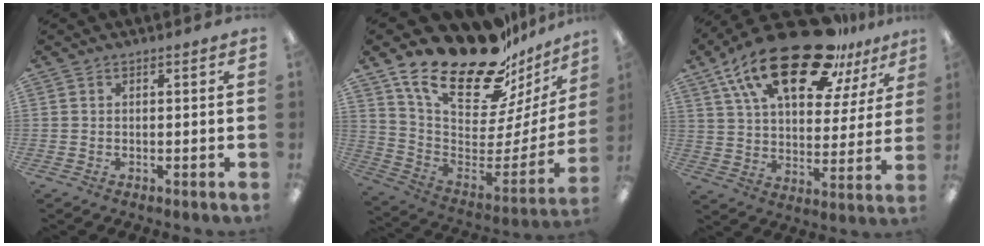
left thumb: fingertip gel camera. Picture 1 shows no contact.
{"total": 25.9, "force": [18.7, 10.0, 14.9], "torque": [-0.256, -0.136, 0.327]}
{"total": 25.0, "force": [16.4, 10.3, 15.8], "torque": [-0.277, -0.087, 0.282]}